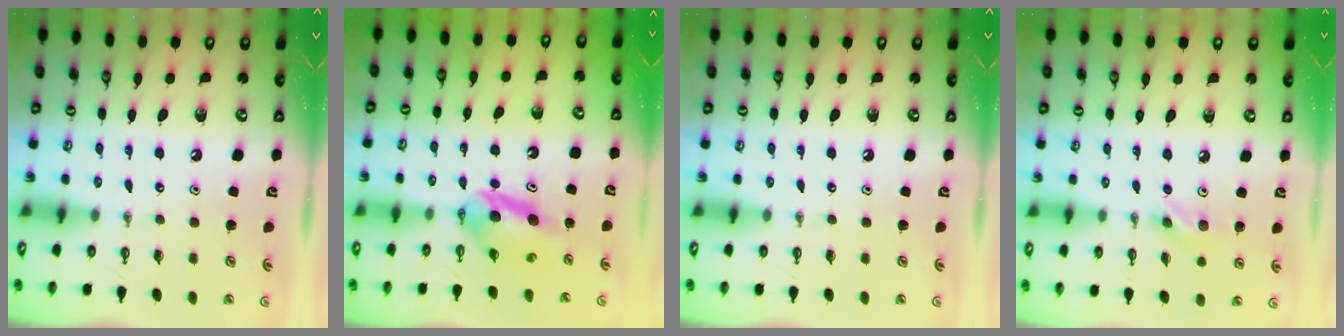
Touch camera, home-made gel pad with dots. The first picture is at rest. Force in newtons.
{"total": 5.9, "press": 5.8, "slide": 1.0}
{"total": 0.0}
{"total": 7.4, "press": 7.1, "slide": 2.1}